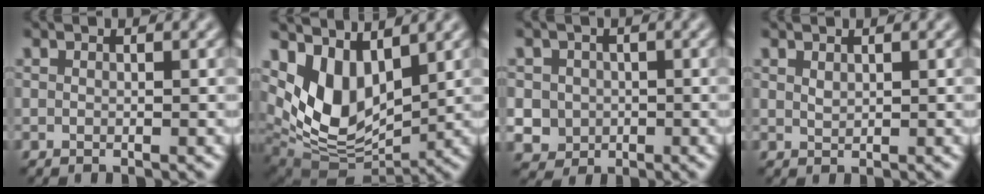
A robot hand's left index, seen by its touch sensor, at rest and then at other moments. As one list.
[{"total": 7.6, "force": [3.1, 4.3, 5.4], "torque": [-0.120, -0.022, 0.057]}, {"total": 3.5, "force": [0.0, 3.3, 1.0], "torque": [-0.013, 0.005, -0.003]}, {"total": 0.7, "force": [0.5, 0.3, 0.4], "torque": [-0.013, 0.000, 0.010]}]